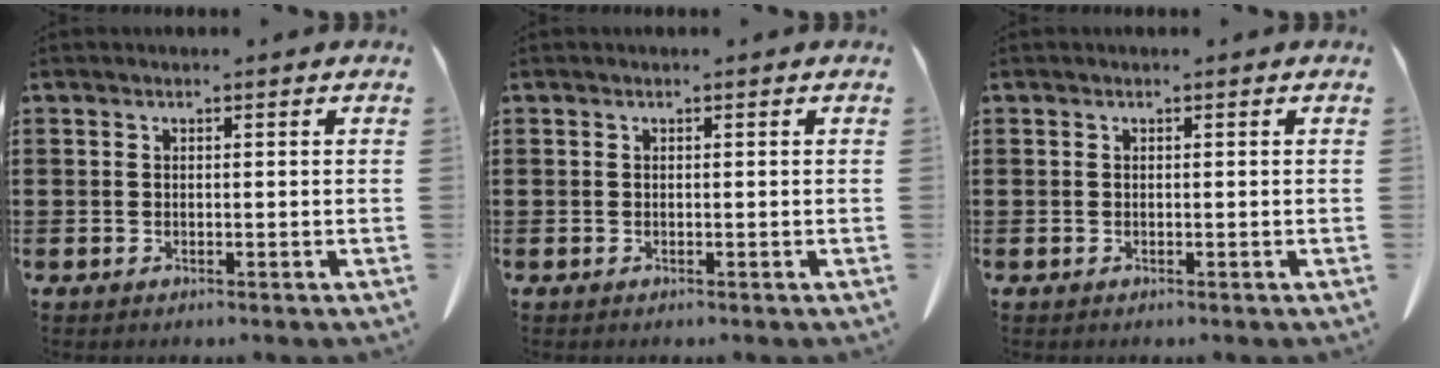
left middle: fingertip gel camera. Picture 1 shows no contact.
{"total": 0.0}
{"total": 0.0}